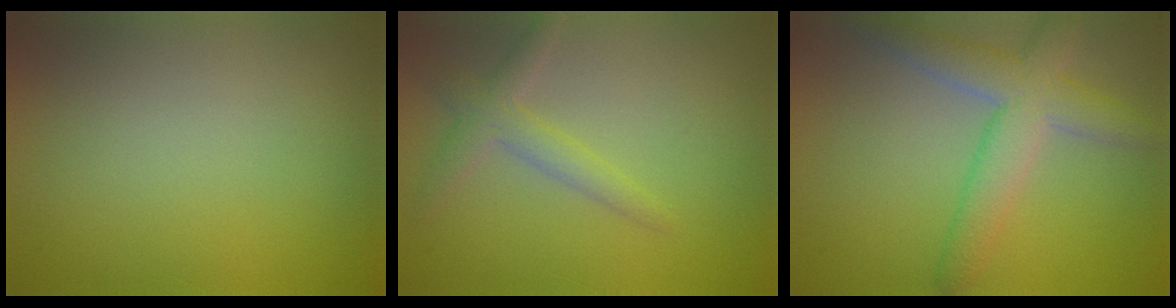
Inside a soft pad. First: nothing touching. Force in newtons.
{"total": 2.6, "press": 2.6, "slide": 0.1}
{"total": 5.7, "press": 5.7, "slide": 0.4}